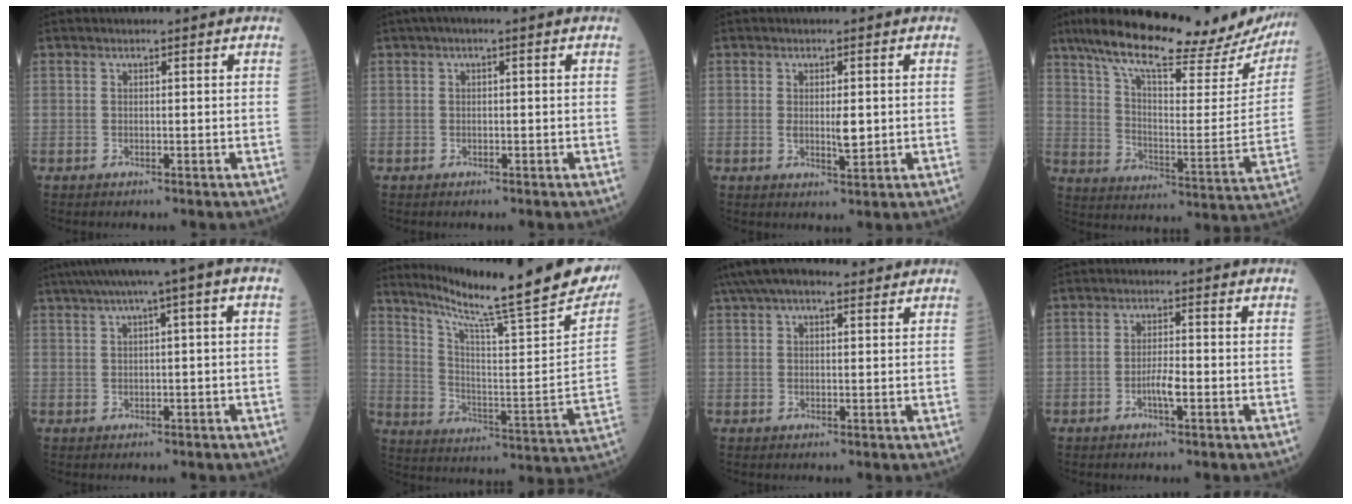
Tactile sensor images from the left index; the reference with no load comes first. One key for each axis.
{"total": 1.5, "fx": 0.5, "fy": 0.1, "fz": 1.4, "tx": -0.026, "ty": 0.012, "tz": 0.005}
{"total": 2.9, "fx": -0.1, "fy": 0.8, "fz": 2.8, "tx": -0.045, "ty": -0.008, "tz": -0.001}
{"total": 28.1, "fx": 23.4, "fy": 5.4, "fz": 14.5, "tx": -0.235, "ty": -0.027, "tz": 0.314}
{"total": 8.2, "fx": 3.6, "fy": 0.3, "fz": 7.3, "tx": -0.115, "ty": 0.041, "tz": 0.053}
{"total": 28.0, "fx": 23.4, "fy": 0.4, "fz": 15.3, "tx": -0.243, "ty": -0.089, "tz": 0.314}
{"total": 9.5, "fx": 7.2, "fy": 2.9, "fz": 5.4, "tx": -0.097, "ty": 0.053, "tz": 0.117}
{"total": 2.9, "fx": -1.3, "fy": 0.3, "fz": 2.5, "tx": -0.047, "ty": -0.003, "tz": -0.027}